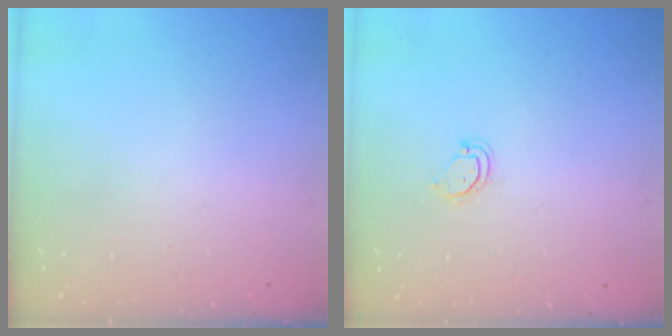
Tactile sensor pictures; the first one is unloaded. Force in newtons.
{"total": 3.1, "press": 3.1, "slide": 0.4}